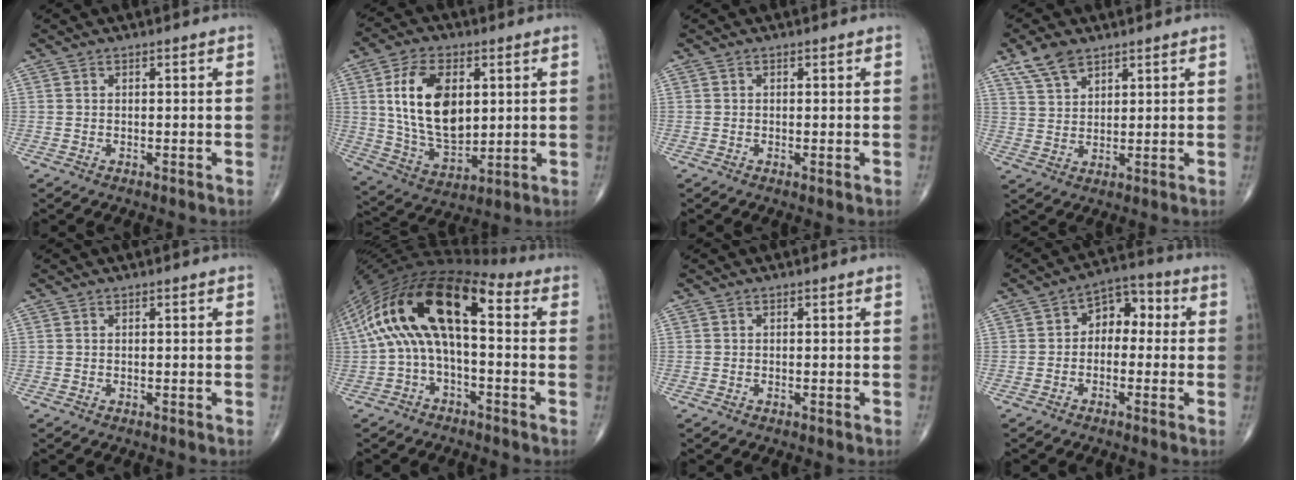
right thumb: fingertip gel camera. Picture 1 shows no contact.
{"total": 16.3, "force": [3.4, 9.5, 12.8], "torque": [-0.217, -0.019, 0.070]}
{"total": 0.6, "force": [-0.1, 0.1, 0.5], "torque": [-0.012, -0.003, -0.003]}
{"total": 6.1, "force": [4.2, 3.2, 3.1], "torque": [-0.048, -0.016, 0.086]}
{"total": 0.0}
{"total": 18.5, "force": [1.1, 8.3, 16.5], "torque": [-0.306, 0.053, 0.004]}
{"total": 0.0}
{"total": 7.1, "force": [0.1, 5.0, 5.0], "torque": [-0.040, 0.031, -0.015]}